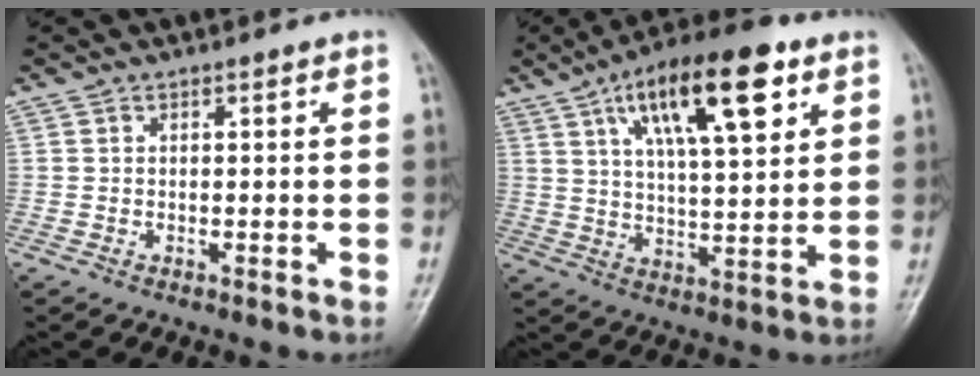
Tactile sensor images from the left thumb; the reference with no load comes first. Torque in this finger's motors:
{"motor_torque": [0.66, 0.78, 1.83, -0.95, 0.18]}